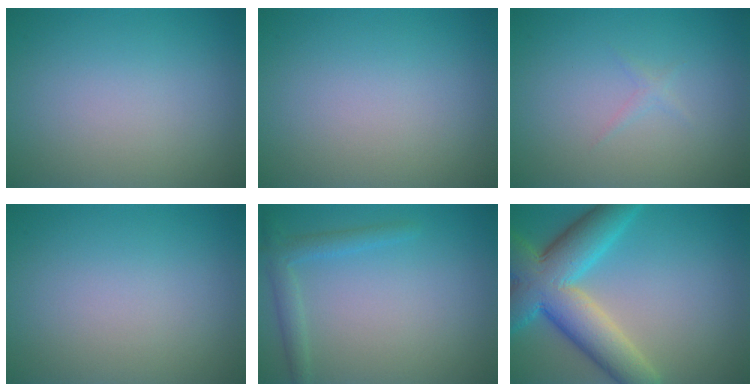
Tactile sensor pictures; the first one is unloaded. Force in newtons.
{"total": 0.0}
{"total": 0.6, "press": 0.6, "slide": 0.1}
{"total": 0.0}
{"total": 2.0, "press": 2.0, "slide": 0.1}
{"total": 9.6, "press": 9.6, "slide": 0.4}